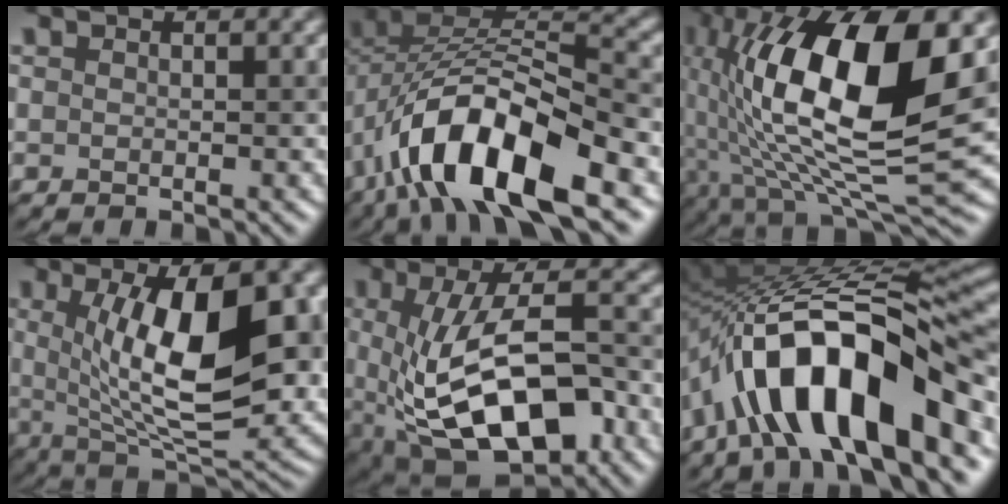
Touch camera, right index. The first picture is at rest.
{"total": 11.9, "force": [-5.6, 5.0, 9.3], "torque": [-0.161, 0.015, -0.103]}
{"total": 16.3, "force": [2.5, 6.2, 14.9], "torque": [-0.267, 0.013, 0.035]}
{"total": 11.7, "force": [1.8, 4.0, 10.9], "torque": [-0.158, 0.000, 0.035]}
{"total": 12.6, "force": [-2.9, 5.9, 10.7], "torque": [-0.186, -0.004, -0.043]}
{"total": 13.4, "force": [-6.2, 4.9, 10.8], "torque": [-0.158, 0.026, -0.107]}